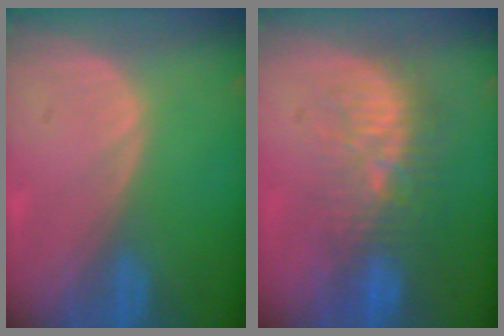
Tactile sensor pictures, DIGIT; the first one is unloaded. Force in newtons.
{"total": 9.3, "press": 8.8, "slide": 3.0}